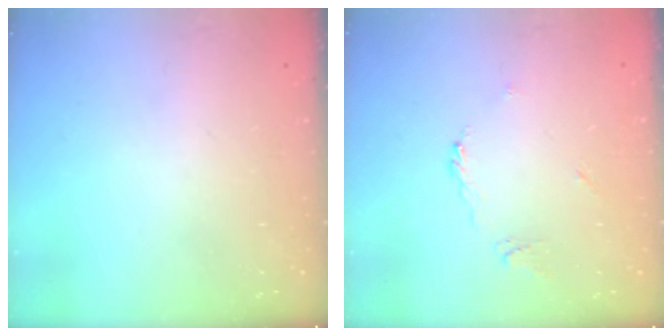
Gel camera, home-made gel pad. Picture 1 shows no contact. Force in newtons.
{"total": 3.6, "press": 3.5, "slide": 0.5}